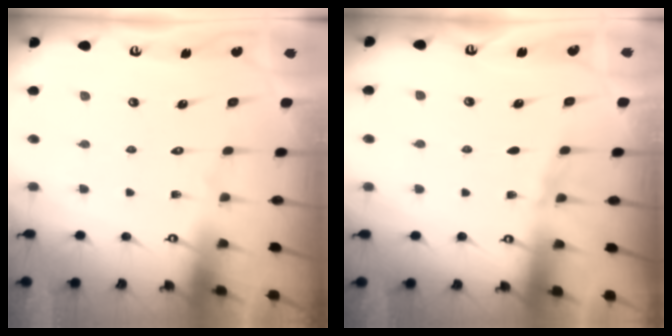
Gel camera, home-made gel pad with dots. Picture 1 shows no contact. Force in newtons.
{"total": 1.8, "press": 1.8, "slide": 0.3}